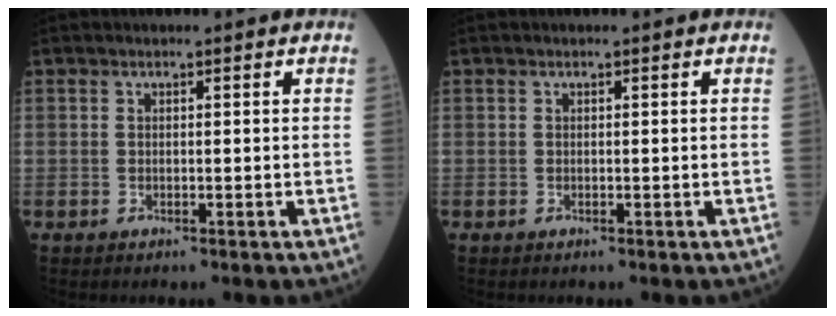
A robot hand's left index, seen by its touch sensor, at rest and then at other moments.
{"total": 0.0}